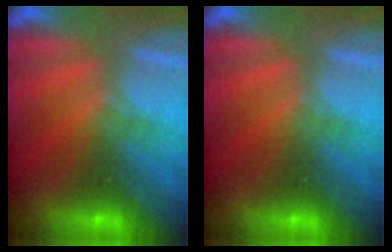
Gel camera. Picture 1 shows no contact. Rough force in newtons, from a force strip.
{"total": 0.0}